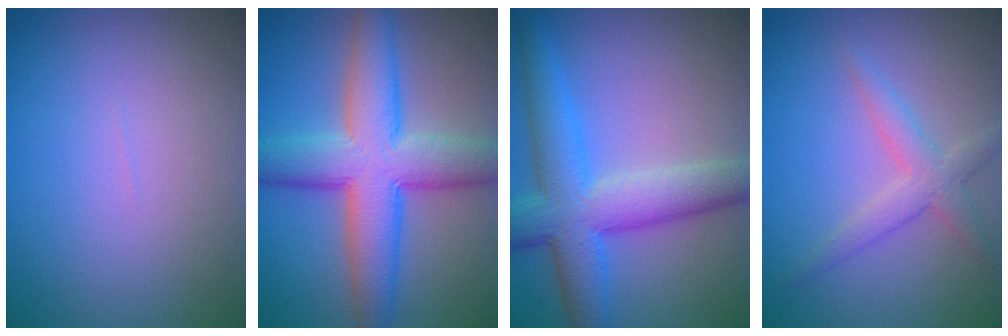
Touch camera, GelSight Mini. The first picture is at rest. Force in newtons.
{"total": 9.2, "press": 9.2, "slide": 0.3}
{"total": 7.7, "press": 7.7, "slide": 0.2}
{"total": 2.7, "press": 2.7, "slide": 0.1}